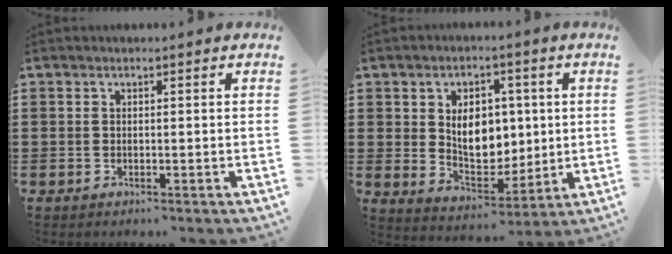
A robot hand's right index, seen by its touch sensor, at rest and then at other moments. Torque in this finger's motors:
{"motor_torque": [1.41, 0.73, 0.59, 0.10]}